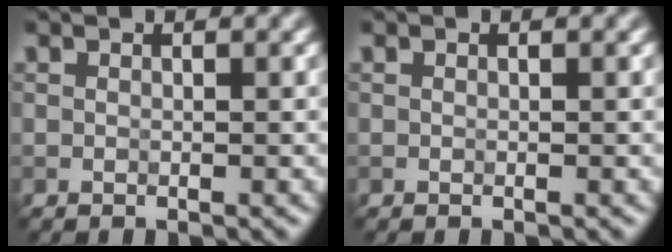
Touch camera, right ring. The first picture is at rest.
{"total": 0.0}